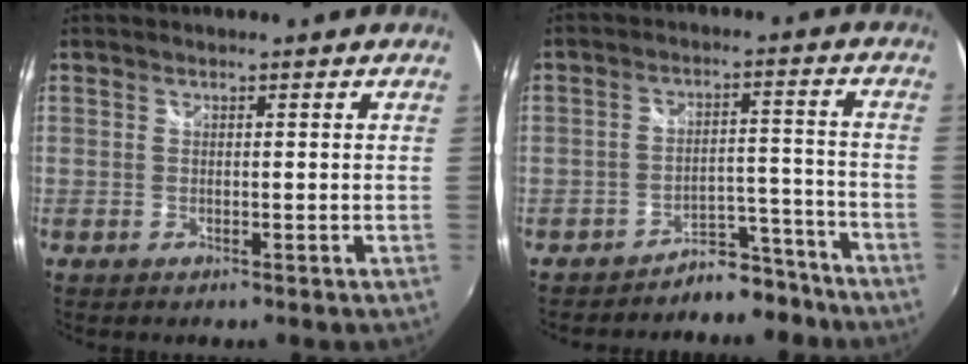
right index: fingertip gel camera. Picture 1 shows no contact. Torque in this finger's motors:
{"motor_torque": [-0.77, -0.20, -0.51, -0.21]}